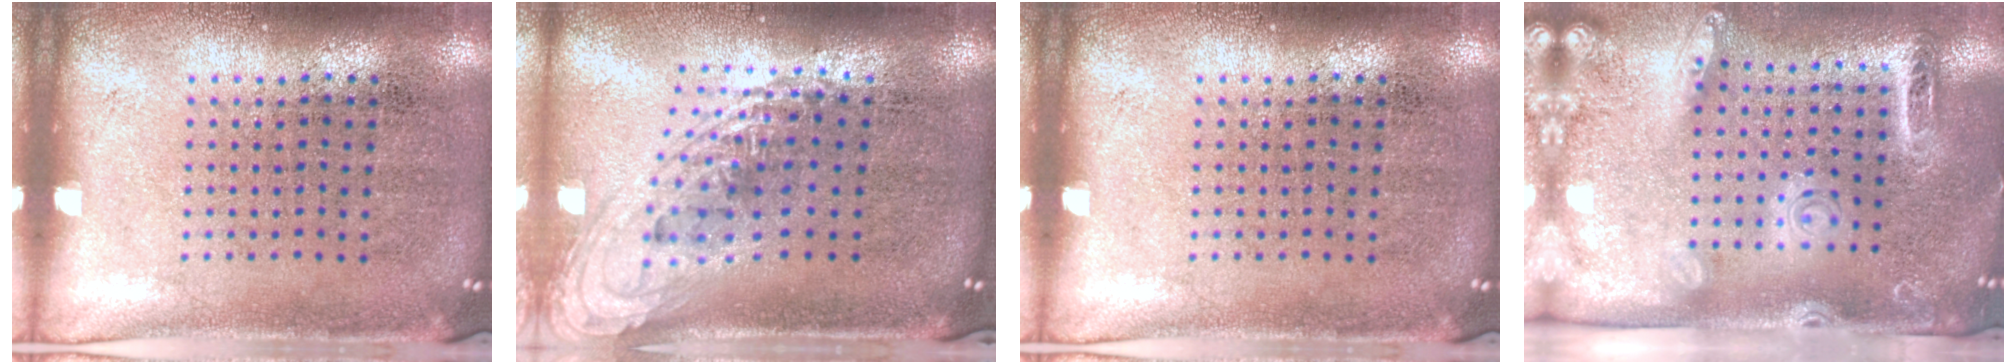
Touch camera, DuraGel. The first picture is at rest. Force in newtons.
{"total": 1.9, "press": 1.5, "slide": 1.2}
{"total": 0.0}
{"total": 2.5, "press": 2.0, "slide": 1.5}